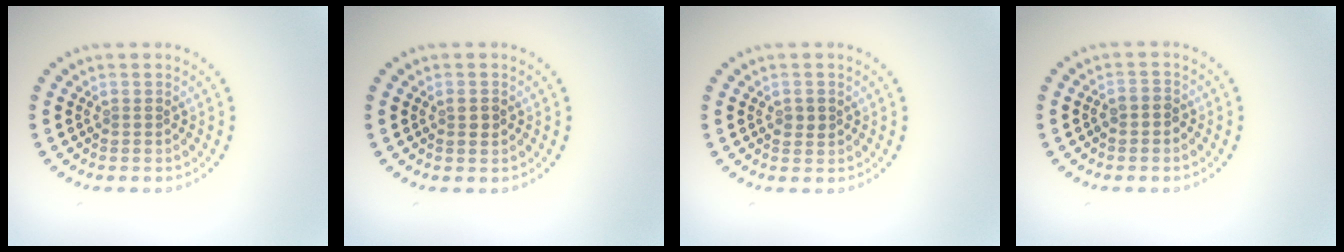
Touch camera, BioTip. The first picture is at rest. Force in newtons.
{"total": 1.1, "press": 1.1, "slide": 0.1}
{"total": 1.3, "press": 1.3, "slide": 0.2}
{"total": 1.5, "press": 1.3, "slide": 0.8}